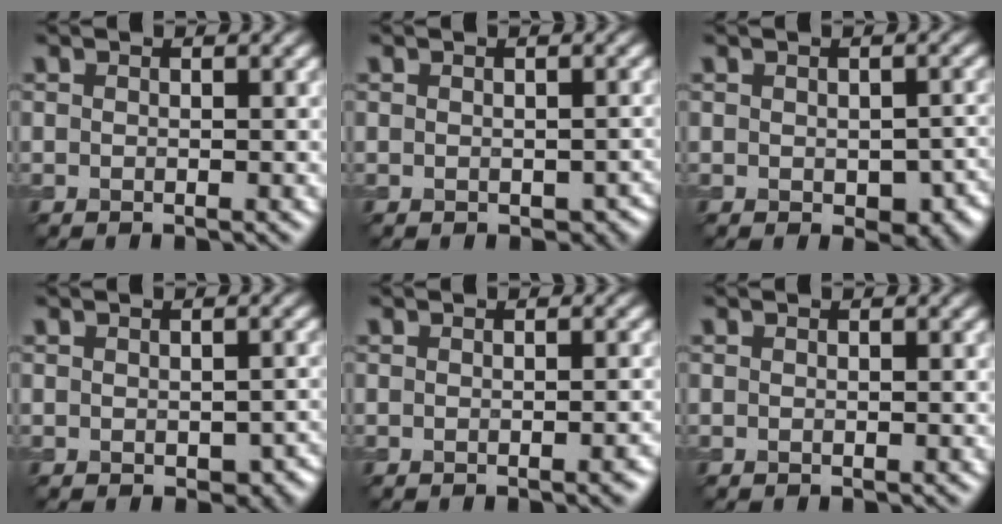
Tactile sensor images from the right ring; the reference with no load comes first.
{"total": 1.8, "force": [-0.6, 1.2, 1.1], "torque": [-0.016, -0.012, -0.001]}
{"total": 4.1, "force": [-0.9, 2.5, 3.1], "torque": [-0.039, -0.017, -0.005]}
{"total": 2.5, "force": [-0.7, 1.6, 1.7], "torque": [-0.022, -0.014, -0.003]}
{"total": 1.3, "force": [-0.6, 0.3, 1.2], "torque": [-0.011, -0.001, -0.007]}
{"total": 0.0}